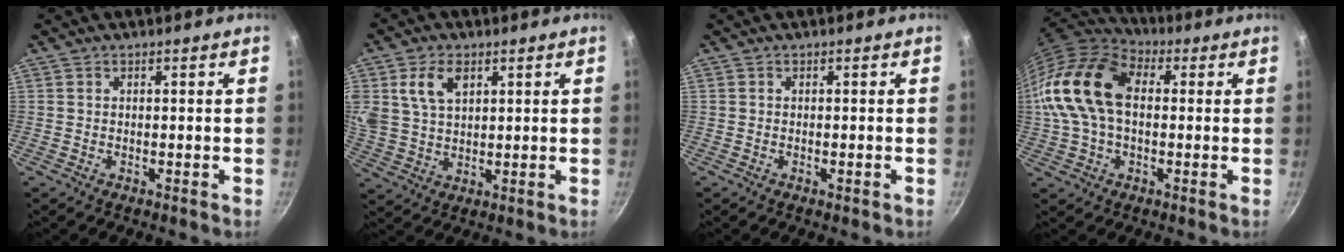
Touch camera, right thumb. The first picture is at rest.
{"total": 8.7, "force": [3.6, 5.5, 5.7], "torque": [-0.099, -0.008, 0.072]}
{"total": 0.8, "force": [-0.3, 0.3, 0.7], "torque": [-0.011, 0.002, -0.005]}
{"total": 18.3, "force": [1.4, 12.0, 13.7], "torque": [-0.260, 0.034, 0.011]}